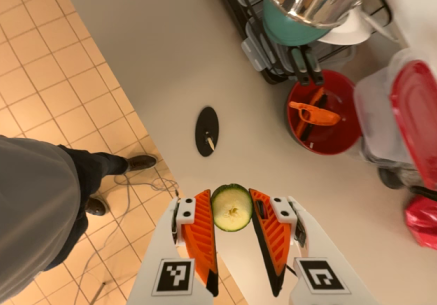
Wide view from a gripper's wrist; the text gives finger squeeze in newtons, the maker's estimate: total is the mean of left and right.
{"total": 6.6, "left": 6.2, "right": 7.0}